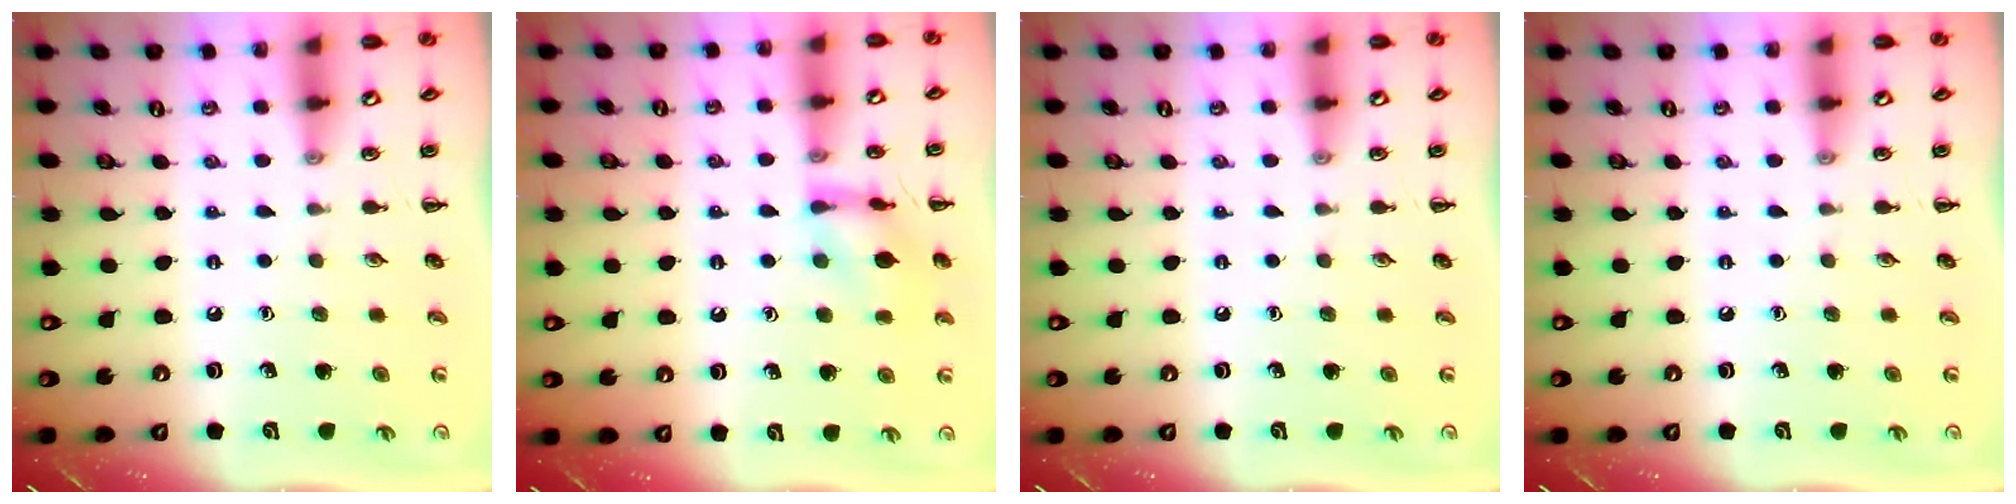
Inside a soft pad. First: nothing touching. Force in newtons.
{"total": 10.9, "press": 10.8, "slide": 0.9}
{"total": 0.0}
{"total": 0.0}